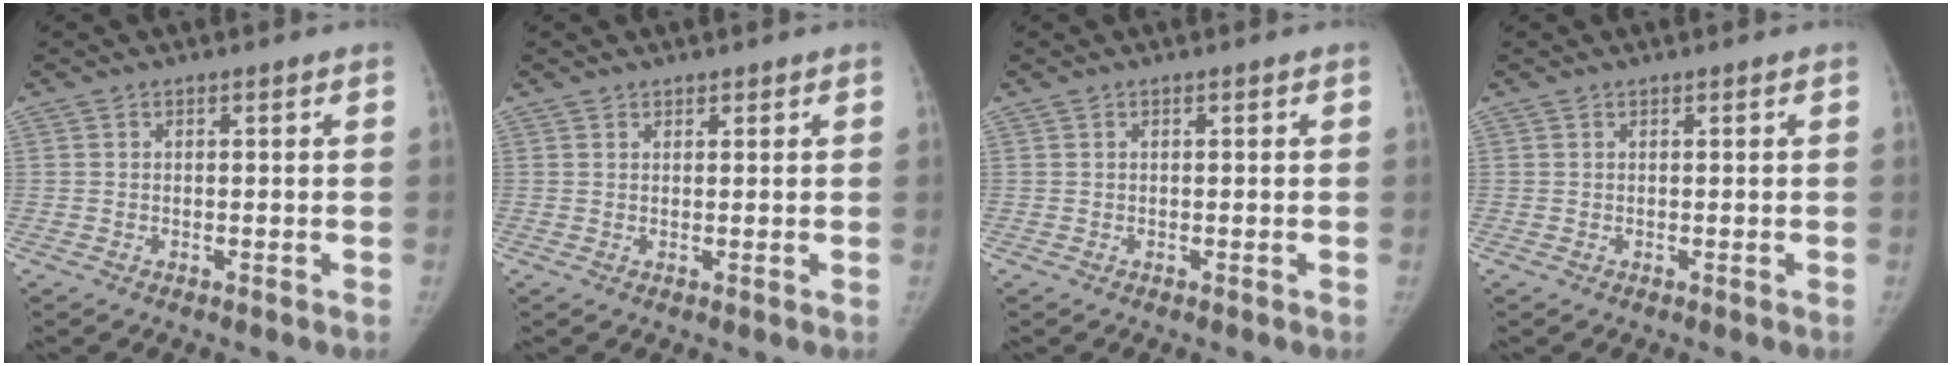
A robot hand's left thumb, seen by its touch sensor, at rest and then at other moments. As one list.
[{"total": 0.9, "force": [0.7, 0.5, 0.0], "torque": [0.012, -0.005, 0.008]}, {"total": 0.0}, {"total": 0.0}]